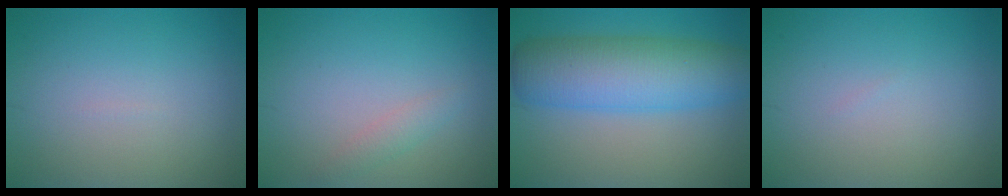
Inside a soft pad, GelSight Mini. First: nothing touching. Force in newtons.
{"total": 1.3, "press": 1.3, "slide": 0.1}
{"total": 8.7, "press": 8.7, "slide": 0.2}
{"total": 0.0}